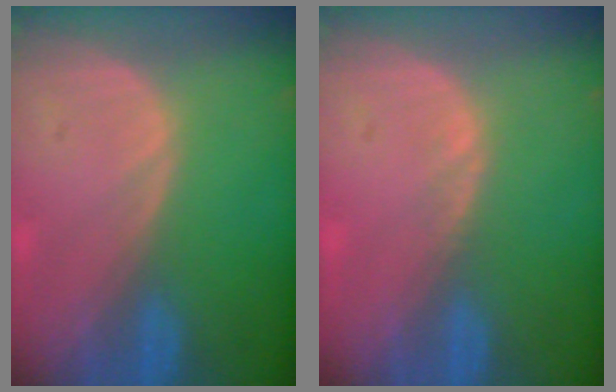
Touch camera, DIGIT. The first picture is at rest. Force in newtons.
{"total": 0.7, "press": 0.6, "slide": 0.3}